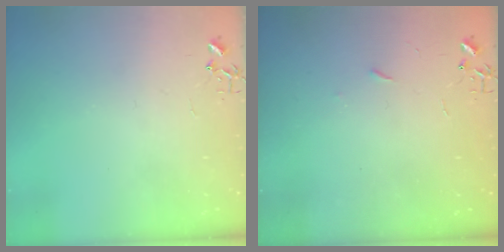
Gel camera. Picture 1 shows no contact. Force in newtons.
{"total": 2.5, "press": 2.5, "slide": 0.4}